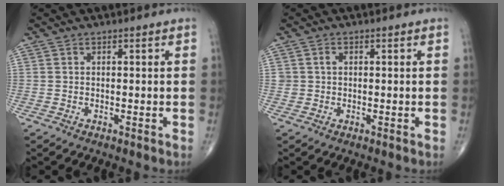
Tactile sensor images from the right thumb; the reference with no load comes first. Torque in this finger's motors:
{"motor_torque": [0.36, 0.30, 0.12, -0.16, -0.07]}